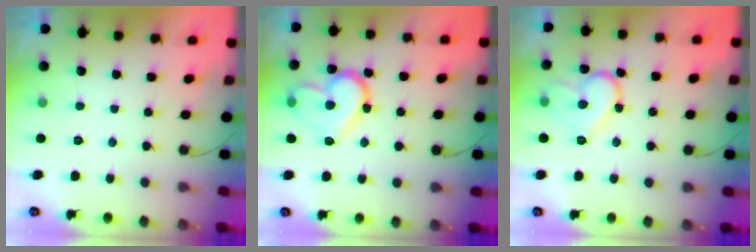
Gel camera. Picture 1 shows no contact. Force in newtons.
{"total": 15.7, "press": 15.6, "slide": 1.8}
{"total": 13.8, "press": 13.8, "slide": 1.2}